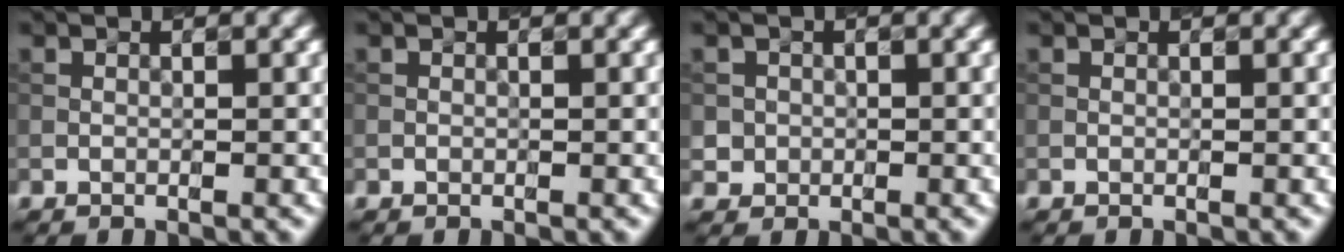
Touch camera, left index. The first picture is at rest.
{"total": 0.0}
{"total": 1.4, "force": [-0.1, 1.4, 0.0], "torque": [0.013, -0.004, 0.001]}
{"total": 0.0}